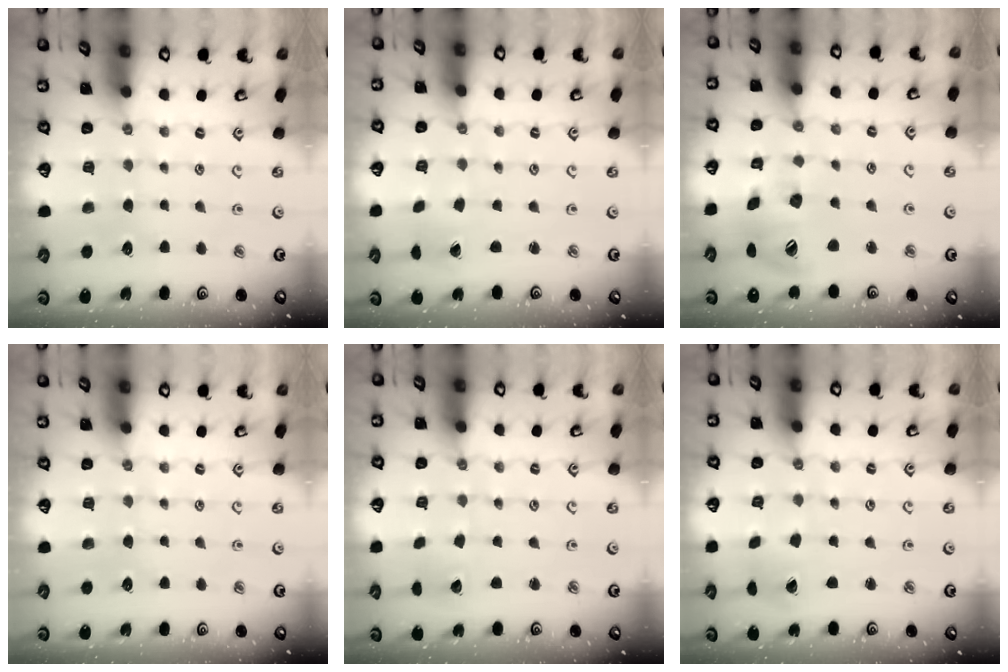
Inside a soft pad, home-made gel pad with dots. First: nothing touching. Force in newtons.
{"total": 0.6, "press": 0.5, "slide": 0.2}
{"total": 16.4, "press": 16.3, "slide": 2.2}
{"total": 0.0}
{"total": 2.9, "press": 2.9, "slide": 0.1}
{"total": 1.8, "press": 1.8, "slide": 0.2}